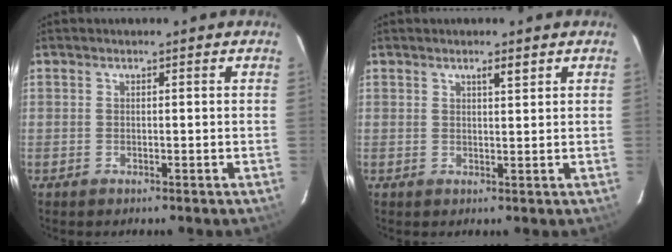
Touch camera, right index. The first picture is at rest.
{"total": 1.7, "force": [1.2, 0.3, 1.2], "torque": [-0.019, 0.004, 0.019]}